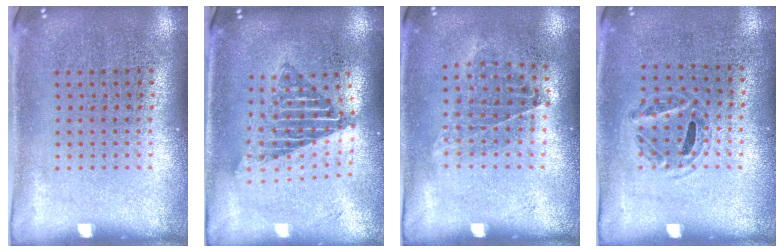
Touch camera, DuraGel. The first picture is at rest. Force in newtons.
{"total": 1.6, "press": 1.4, "slide": 0.9}
{"total": 0.9, "press": 0.8, "slide": 0.5}
{"total": 1.0, "press": 0.7, "slide": 0.7}